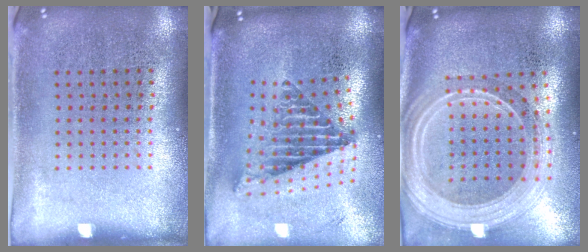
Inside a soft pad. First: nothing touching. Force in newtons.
{"total": 2.5, "press": 1.6, "slide": 1.9}
{"total": 2.8, "press": 2.3, "slide": 1.5}